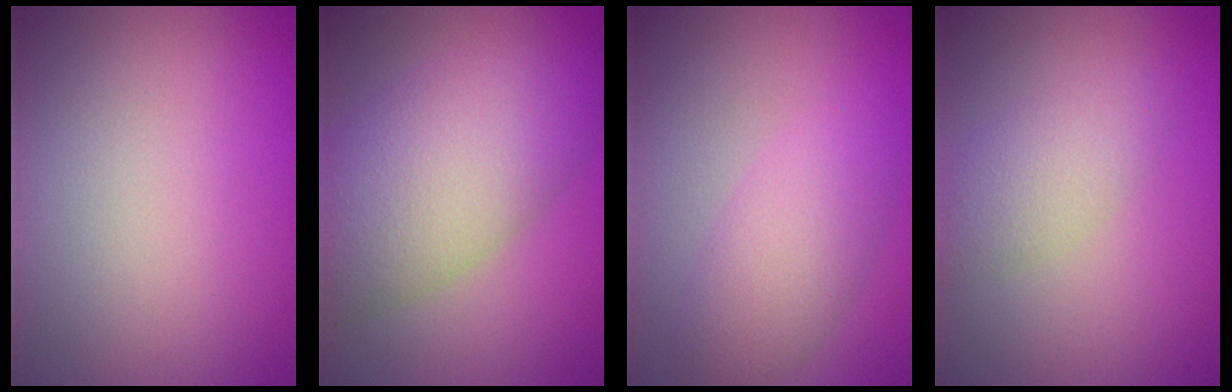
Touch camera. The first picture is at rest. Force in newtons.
{"total": 8.8, "press": 8.8, "slide": 0.3}
{"total": 4.0, "press": 4.0, "slide": 0.1}
{"total": 2.8, "press": 2.8, "slide": 0.0}